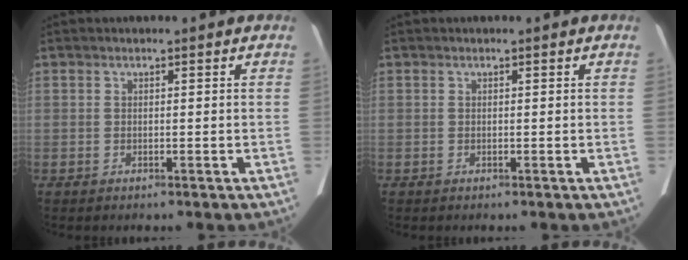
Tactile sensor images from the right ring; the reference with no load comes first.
{"total": 0.0}